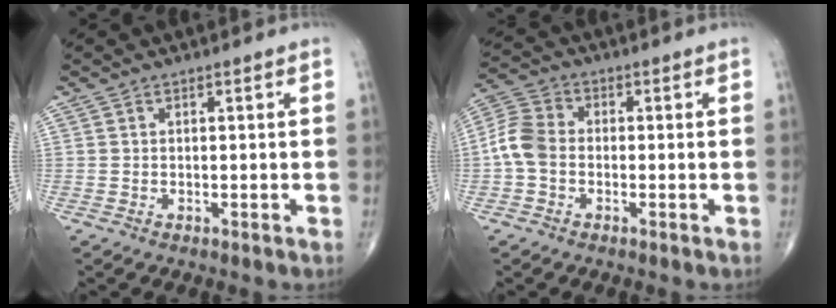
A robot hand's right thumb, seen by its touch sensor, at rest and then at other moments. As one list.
[{"total": 6.7, "force": [-1.1, 4.9, 4.4], "torque": [-0.089, 0.019, -0.035]}]